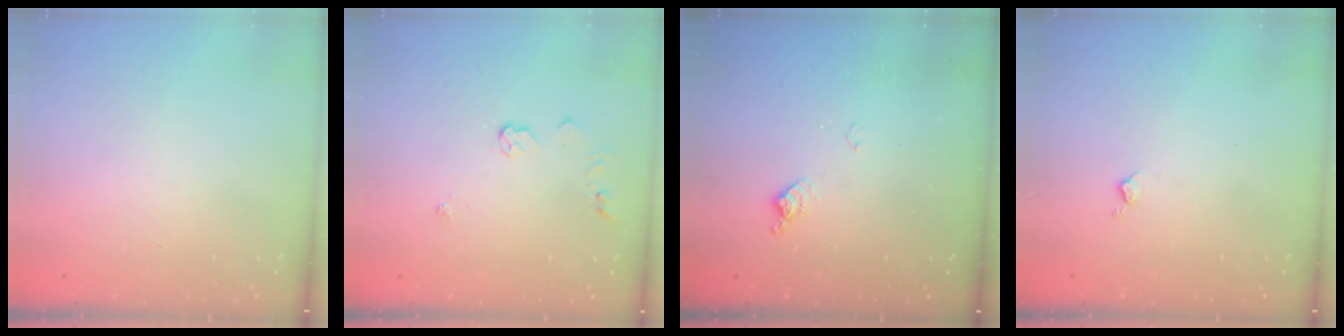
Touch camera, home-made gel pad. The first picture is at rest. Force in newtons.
{"total": 3.9, "press": 3.9, "slide": 0.5}
{"total": 6.7, "press": 6.7, "slide": 0.8}
{"total": 3.3, "press": 3.2, "slide": 0.5}